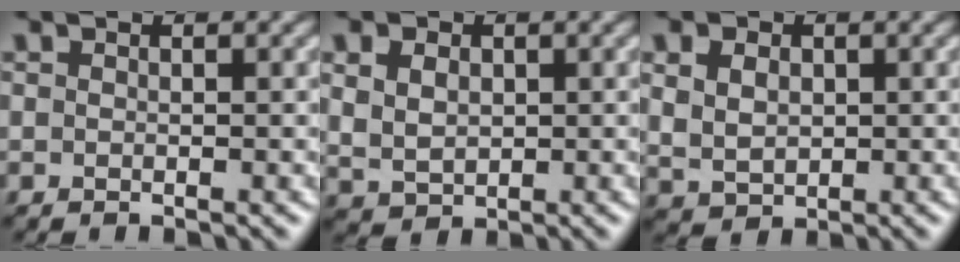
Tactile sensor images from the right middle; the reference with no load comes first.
{"total": 3.7, "force": [1.3, 2.8, 2.1], "torque": [-0.057, 0.014, 0.020]}
{"total": 4.2, "force": [1.4, 3.1, 2.4], "torque": [-0.058, 0.019, 0.018]}